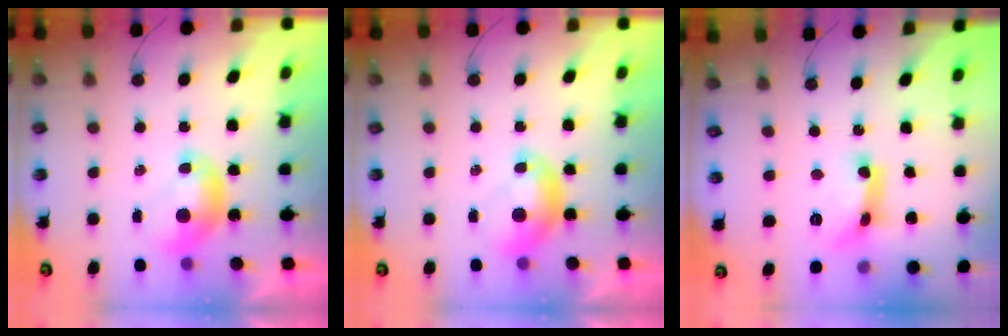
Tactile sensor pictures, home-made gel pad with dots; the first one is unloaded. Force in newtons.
{"total": 0.0}
{"total": 6.9, "press": 6.9, "slide": 0.3}